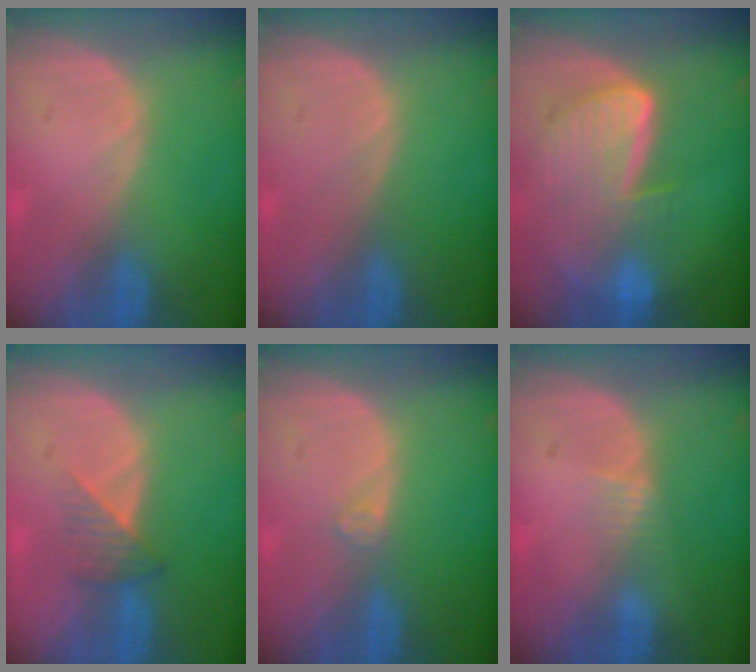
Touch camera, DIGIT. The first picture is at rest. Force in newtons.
{"total": 0.0}
{"total": 9.1, "press": 8.0, "slide": 4.5}
{"total": 3.4, "press": 3.1, "slide": 1.4}
{"total": 1.1, "press": 1.0, "slide": 0.2}
{"total": 1.4, "press": 1.1, "slide": 0.8}